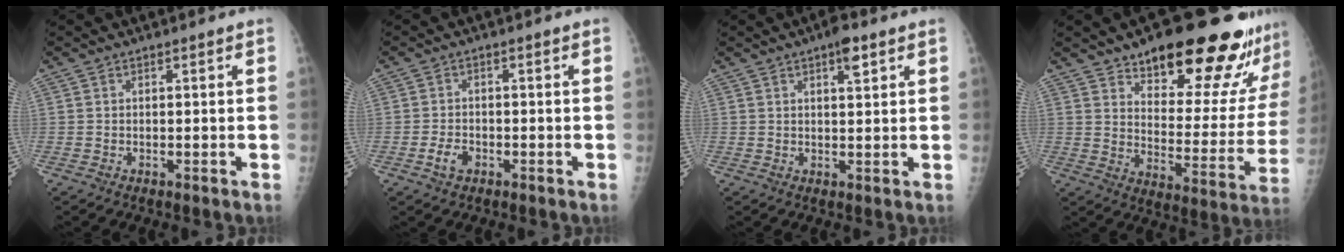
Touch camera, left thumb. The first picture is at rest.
{"total": 2.7, "force": [-1.4, 1.8, 1.6], "torque": [-0.027, 0.007, -0.024]}
{"total": 3.9, "force": [2.2, 1.2, 2.9], "torque": [-0.035, -0.007, 0.030]}
{"total": 23.8, "force": [17.8, 7.4, 14.0], "torque": [-0.141, -0.098, 0.240]}